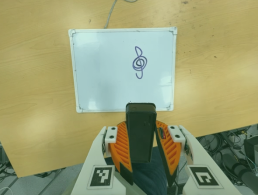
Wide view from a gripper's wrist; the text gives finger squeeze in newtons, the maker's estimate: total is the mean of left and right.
{"total": 8.2, "left": 6.5, "right": 9.8}